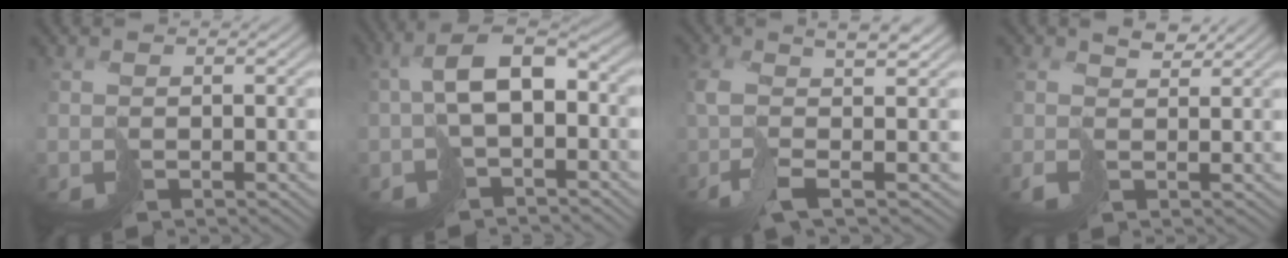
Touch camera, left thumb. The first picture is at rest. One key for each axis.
{"total": 7.9, "fx": -0.8, "fy": 3.9, "fz": 6.8, "tx": -0.135, "ty": 0.010, "tz": -0.015}
{"total": 8.0, "fx": -0.4, "fy": 2.4, "fz": 7.6, "tx": -0.137, "ty": 0.005, "tz": -0.019}
{"total": 2.5, "fx": 0.9, "fy": 1.2, "fz": 2.0, "tx": -0.053, "ty": 0.001, "tz": 0.012}